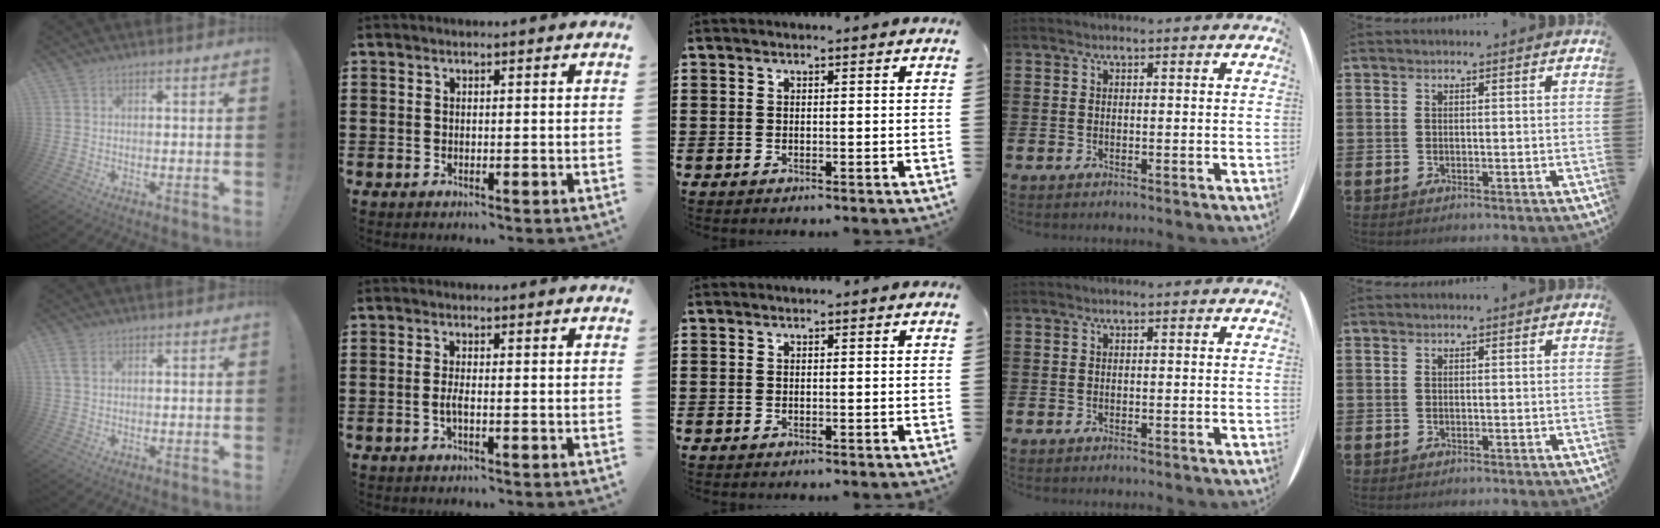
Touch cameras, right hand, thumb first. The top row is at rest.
{"thumb": {"total": 2.7, "force": [1.1, 1.6, 1.9], "torque": [-0.031, 0.002, 0.021]}, "index": {"total": 1.8, "force": [-0.7, 0.0, 1.7], "torque": [-0.039, -0.008, -0.015]}}